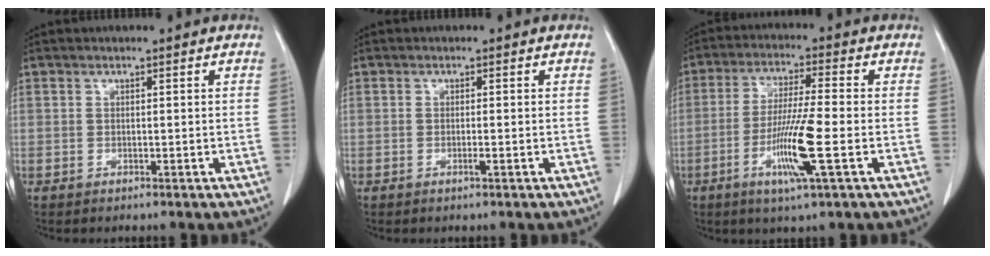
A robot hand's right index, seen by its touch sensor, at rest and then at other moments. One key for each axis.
{"total": 0.9, "fx": -0.4, "fy": -0.1, "fz": 0.8, "tx": -0.017, "ty": -0.002, "tz": -0.006}
{"total": 10.1, "fx": -3.2, "fy": -0.4, "fz": 9.6, "tx": -0.188, "ty": -0.016, "tz": -0.062}